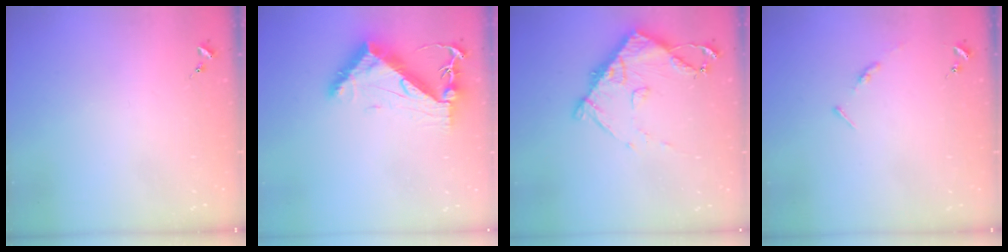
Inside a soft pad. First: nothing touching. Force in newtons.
{"total": 9.5, "press": 9.5, "slide": 1.1}
{"total": 10.7, "press": 10.7, "slide": 1.3}
{"total": 3.4, "press": 3.4, "slide": 0.3}